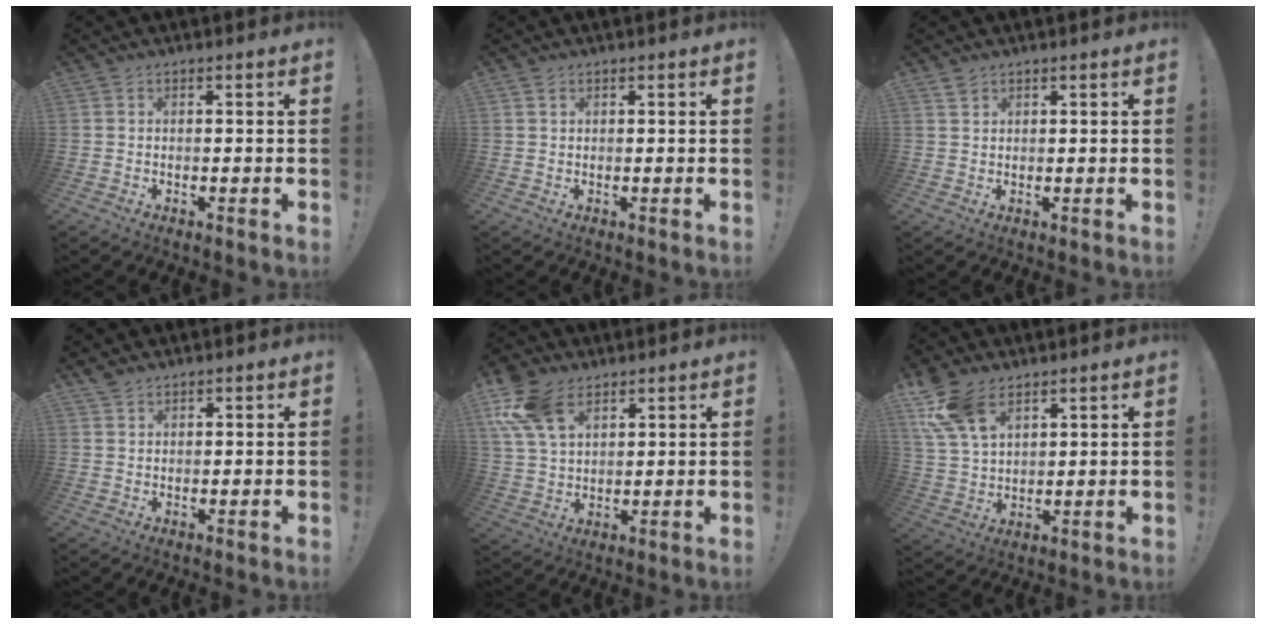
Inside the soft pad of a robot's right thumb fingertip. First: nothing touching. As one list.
[{"total": 1.1, "force": [0.8, 0.7, 0.4], "torque": [-0.002, -0.003, 0.016]}, {"total": 1.9, "force": [1.6, 0.9, 0.4], "torque": [-0.003, -0.010, 0.032]}, {"total": 2.1, "force": [1.9, 0.8, 0.5], "torque": [-0.006, -0.012, 0.035]}, {"total": 13.6, "force": [7.4, 8.5, 7.5], "torque": [-0.151, -0.028, 0.145]}, {"total": 12.7, "force": [7.8, 7.1, 7.2], "torque": [-0.140, -0.032, 0.152]}]